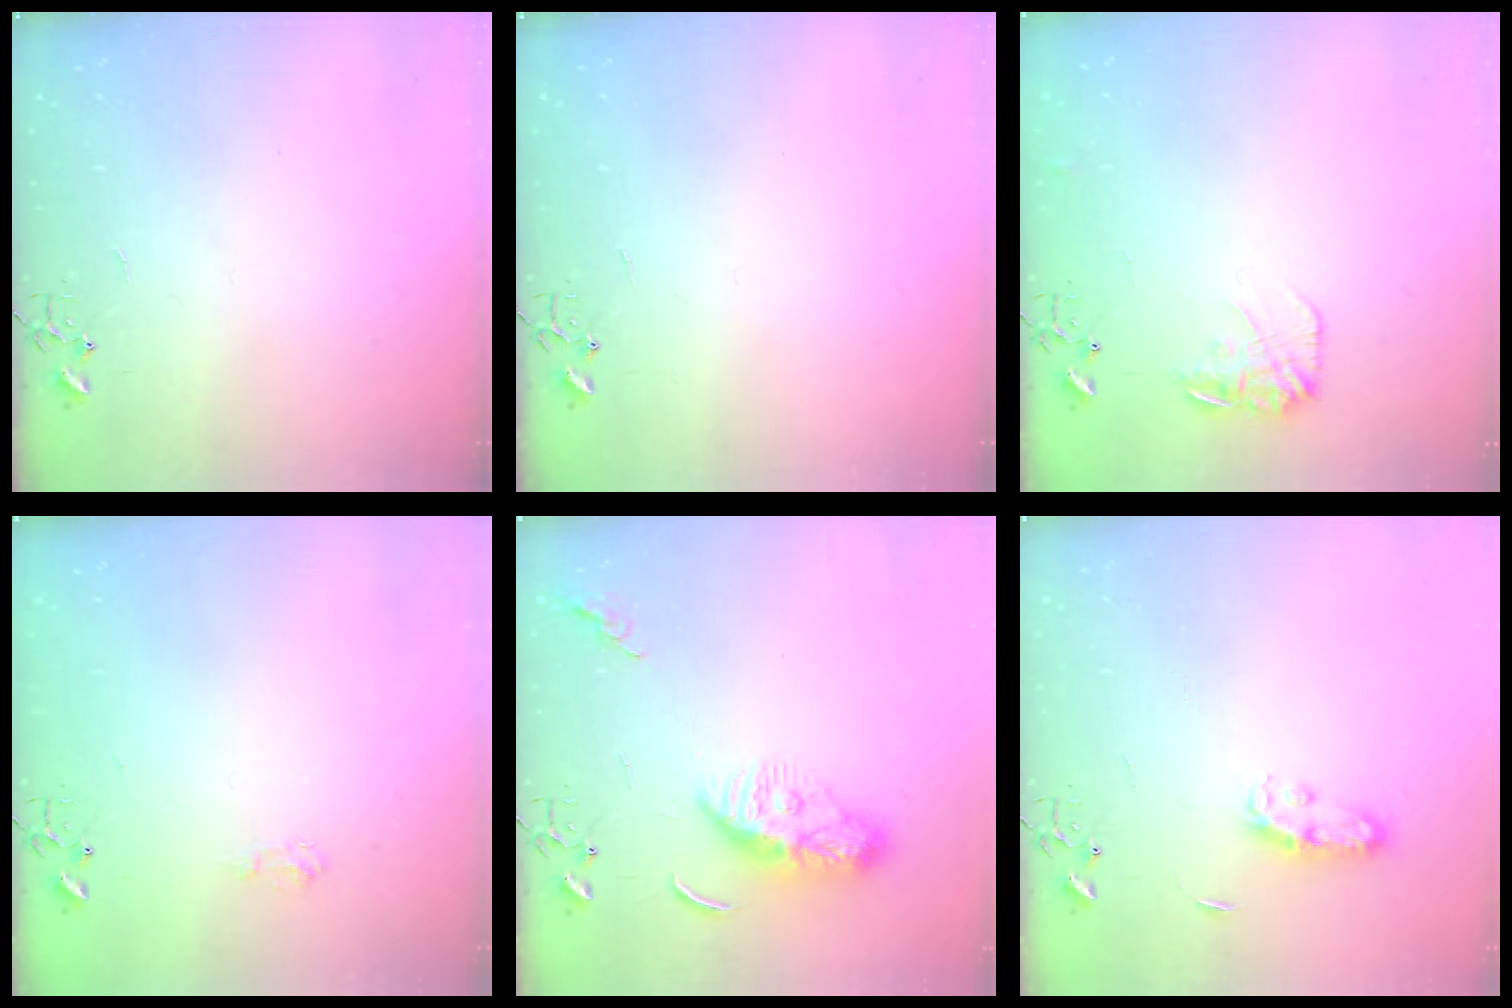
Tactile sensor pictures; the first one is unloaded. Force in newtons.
{"total": 0.0}
{"total": 11.1, "press": 11.1, "slide": 0.6}
{"total": 5.2, "press": 5.1, "slide": 0.6}
{"total": 9.9, "press": 9.9, "slide": 1.1}
{"total": 7.0, "press": 6.9, "slide": 0.5}